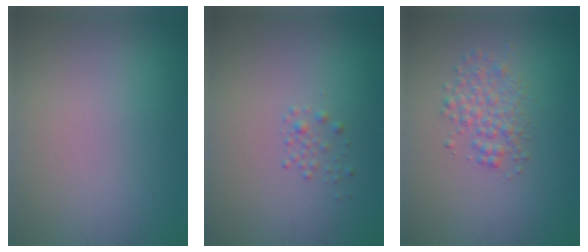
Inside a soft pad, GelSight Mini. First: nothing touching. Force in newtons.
{"total": 0.9, "press": 0.9, "slide": 0.0}
{"total": 2.5, "press": 2.5, "slide": 0.0}